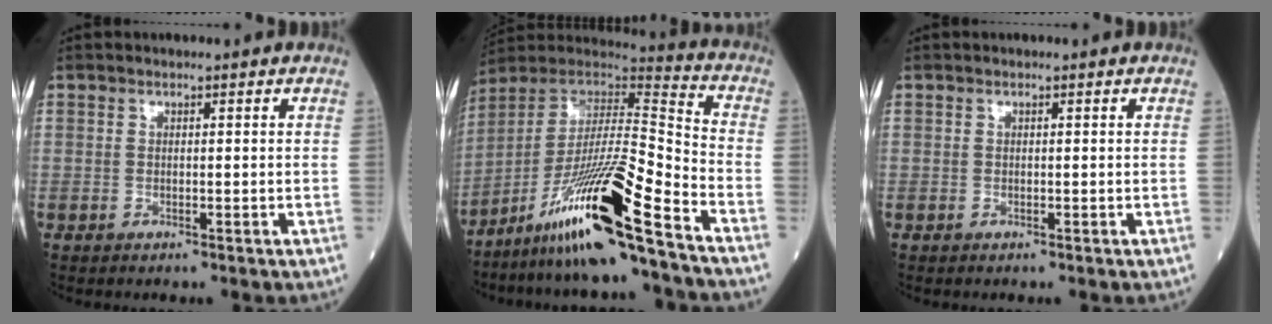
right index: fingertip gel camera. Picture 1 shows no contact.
{"total": 19.0, "force": [-12.4, -0.1, 14.4], "torque": [-0.283, -0.012, -0.223]}
{"total": 0.0}